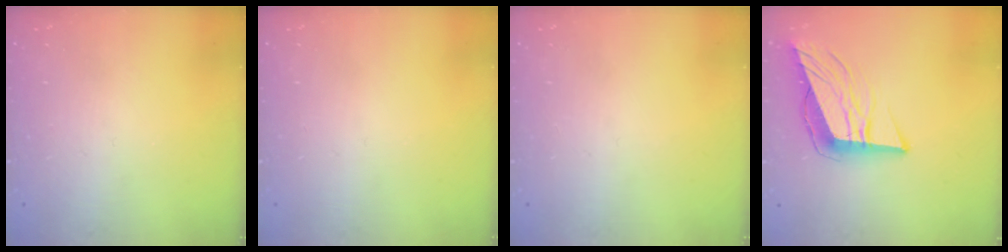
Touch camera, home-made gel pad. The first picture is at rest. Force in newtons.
{"total": 0.0}
{"total": 0.0}
{"total": 12.4, "press": 11.9, "slide": 3.6}